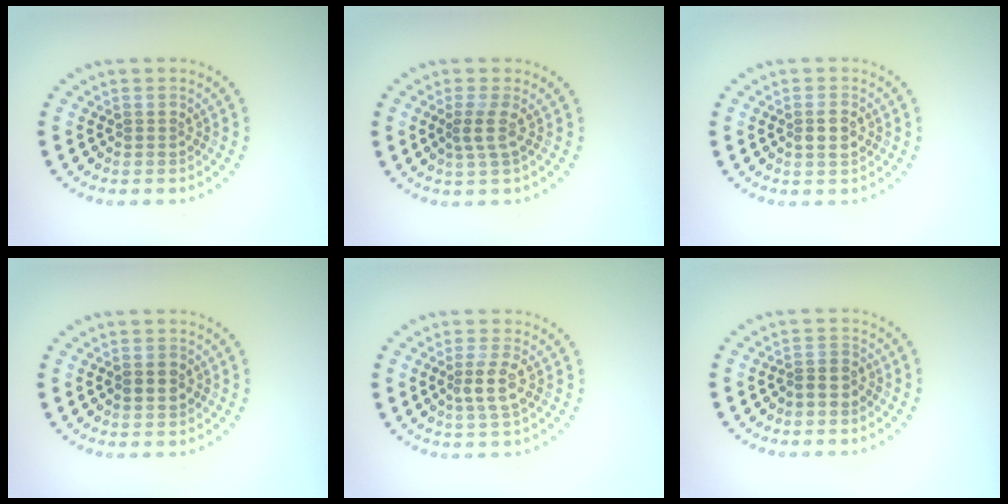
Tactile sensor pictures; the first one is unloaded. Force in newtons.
{"total": 1.8, "press": 1.1, "slide": 1.4}
{"total": 1.7, "press": 1.7, "slide": 0.1}
{"total": 1.4, "press": 1.4, "slide": 0.0}
{"total": 2.5, "press": 2.2, "slide": 1.2}
{"total": 1.3, "press": 1.1, "slide": 0.7}